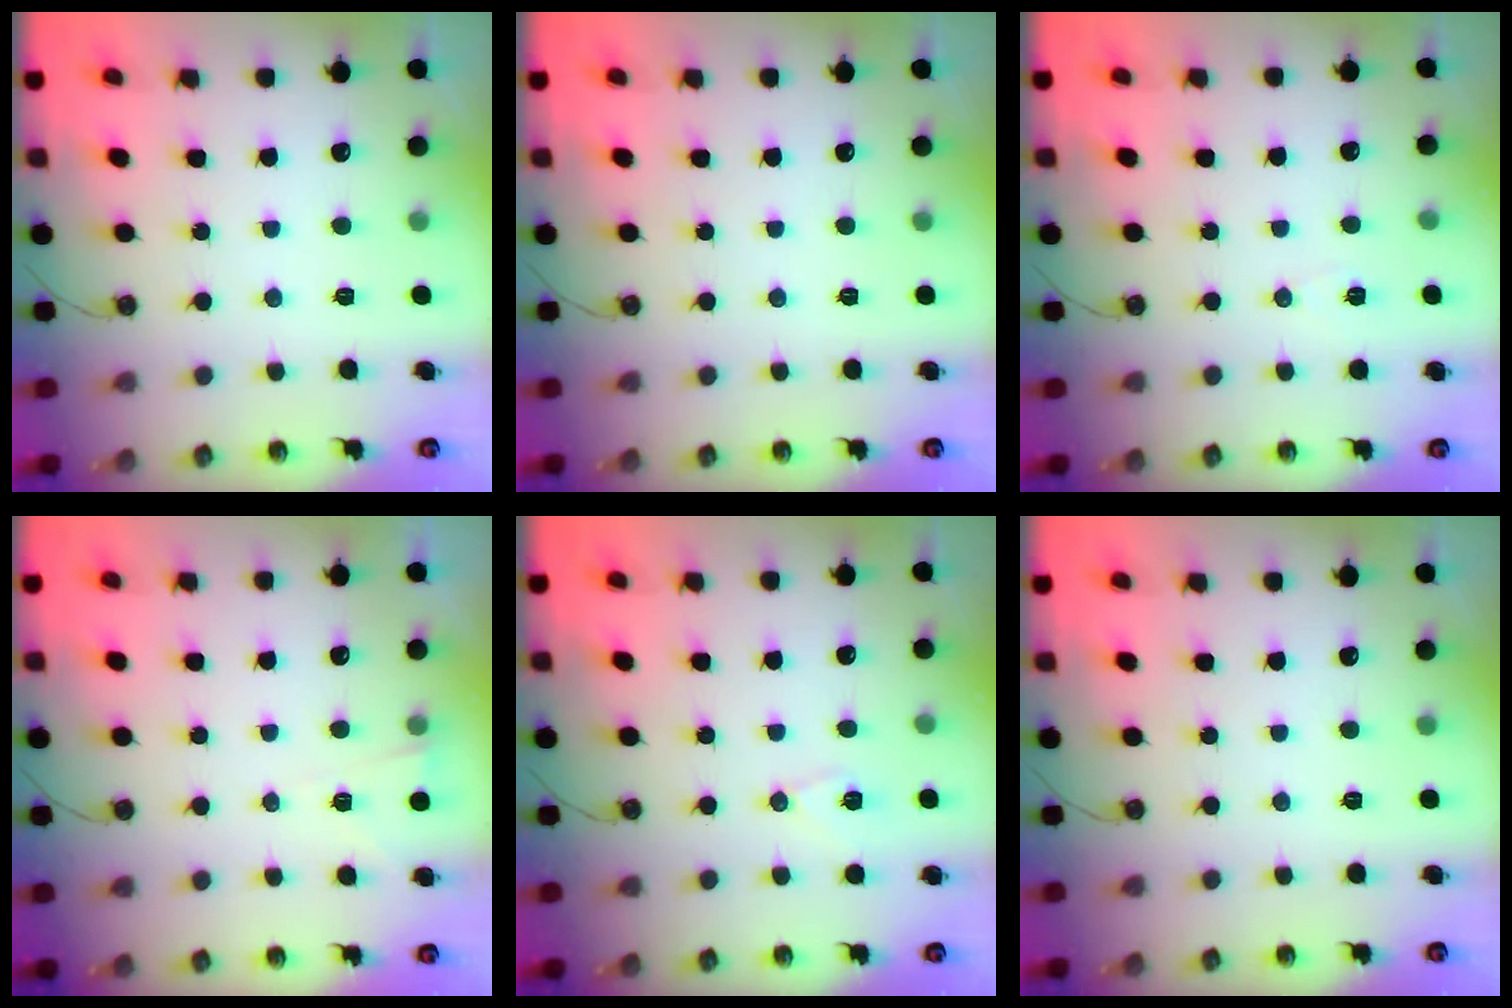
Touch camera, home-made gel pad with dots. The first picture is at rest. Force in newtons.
{"total": 0.0}
{"total": 4.5, "press": 3.9, "slide": 2.3}
{"total": 2.7, "press": 2.1, "slide": 1.6}
{"total": 7.2, "press": 6.8, "slide": 2.1}
{"total": 0.0}